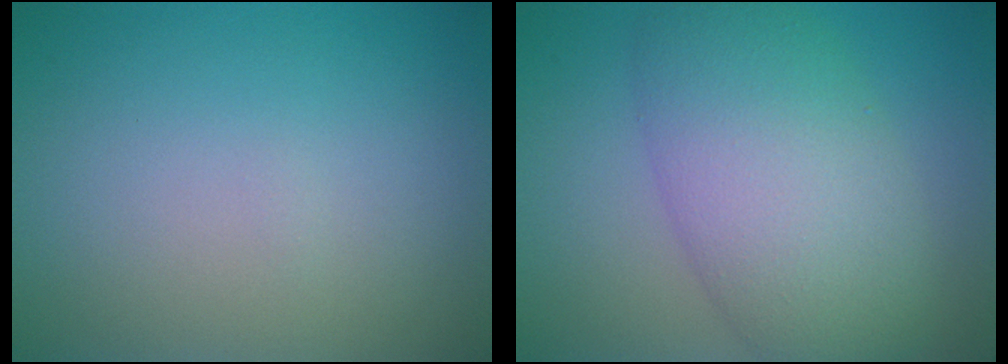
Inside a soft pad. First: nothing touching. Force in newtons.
{"total": 8.4, "press": 8.4, "slide": 0.3}